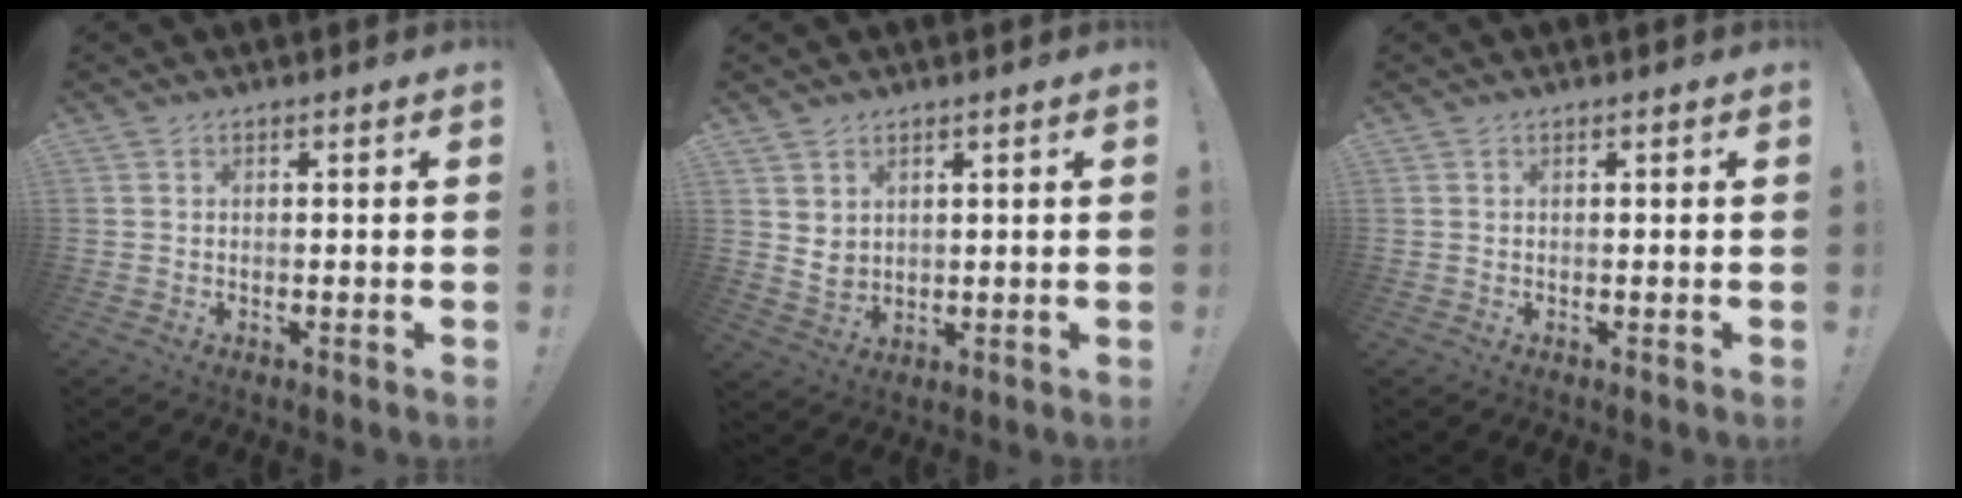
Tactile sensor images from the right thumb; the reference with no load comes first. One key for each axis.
{"total": 4.7, "fx": 2.8, "fy": 3.3, "fz": 1.6, "tx": -0.018, "ty": -0.019, "tz": 0.054}
{"total": 0.0}